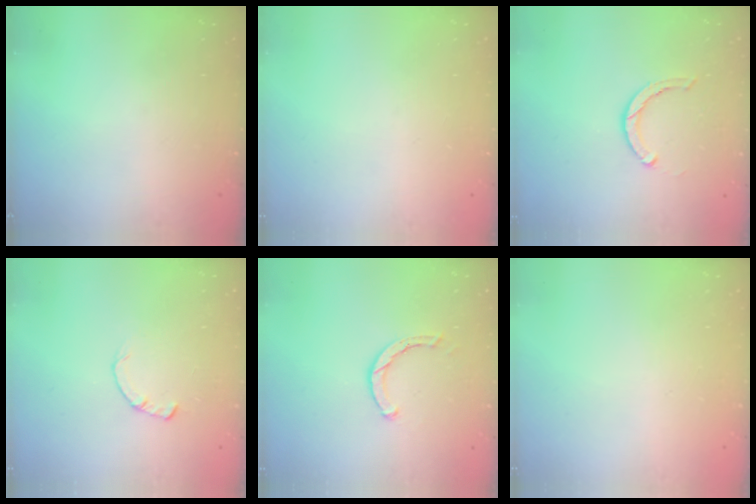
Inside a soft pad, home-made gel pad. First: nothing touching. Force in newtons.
{"total": 0.0}
{"total": 3.5, "press": 3.4, "slide": 0.5}
{"total": 0.8, "press": 0.8, "slide": 0.2}
{"total": 2.0, "press": 2.0, "slide": 0.2}
{"total": 2.6, "press": 2.6, "slide": 0.2}